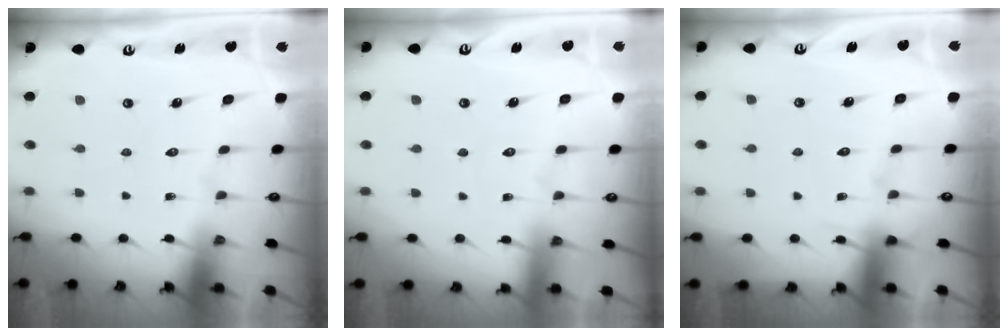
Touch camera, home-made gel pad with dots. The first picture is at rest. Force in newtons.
{"total": 2.4, "press": 2.4, "slide": 0.3}
{"total": 5.0, "press": 5.0, "slide": 0.6}